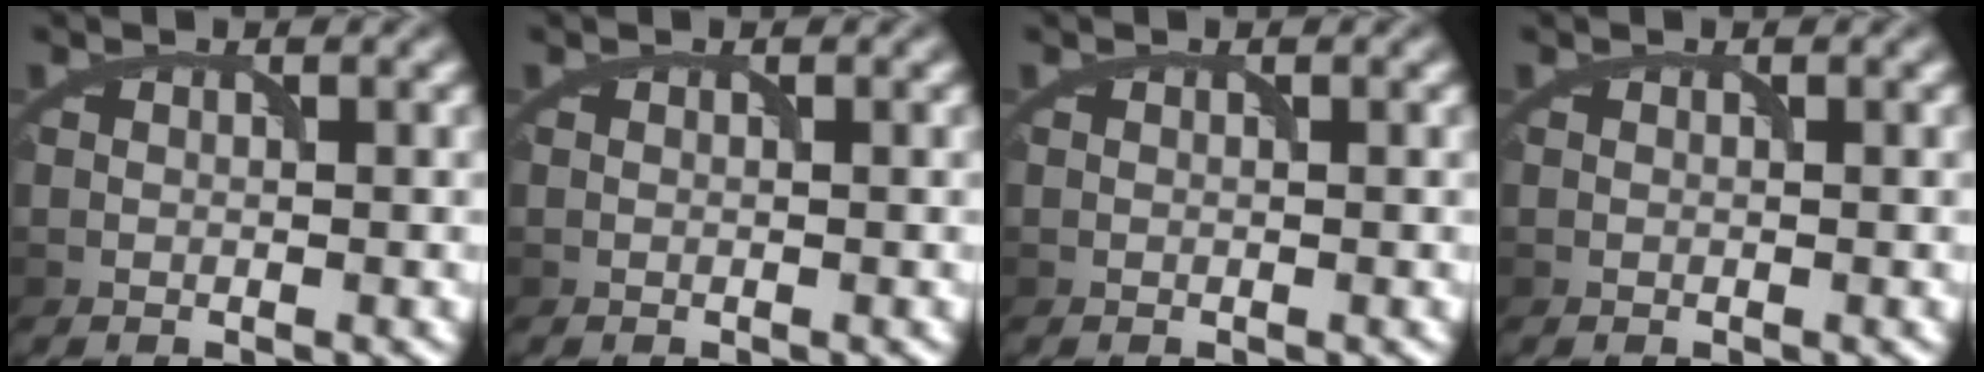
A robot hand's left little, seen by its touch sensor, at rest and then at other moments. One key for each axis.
{"total": 0.0}
{"total": 0.0}
{"total": 0.0}